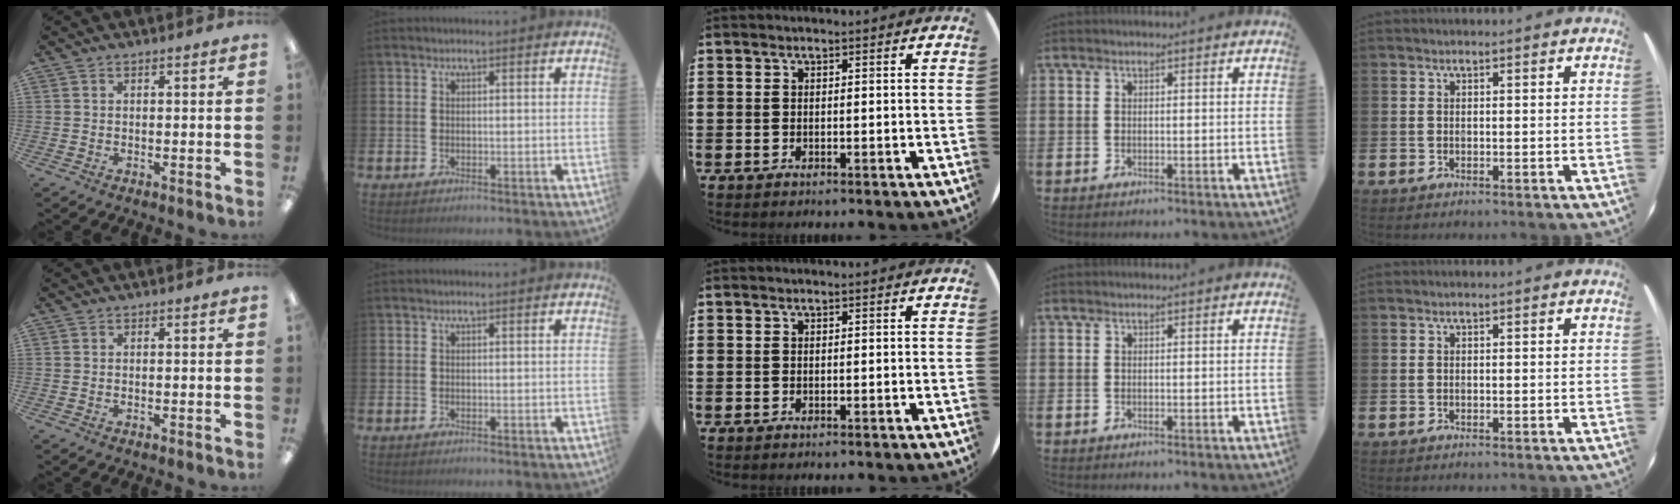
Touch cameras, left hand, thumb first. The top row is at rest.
{}